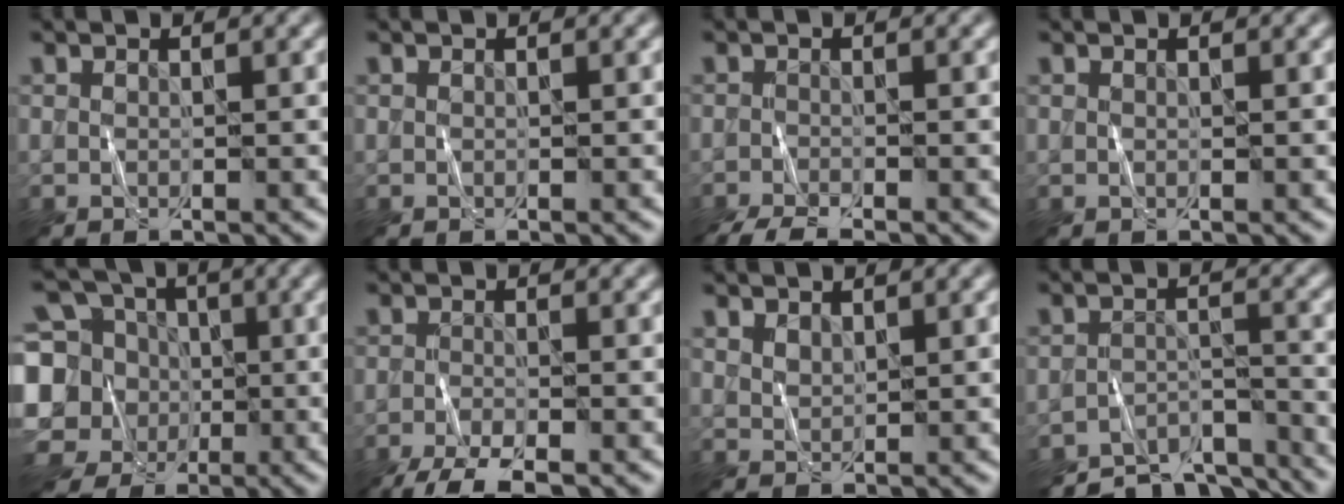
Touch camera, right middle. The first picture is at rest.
{"total": 0.0}
{"total": 4.4, "force": [-3.8, 0.8, 2.0], "torque": [-0.039, -0.019, -0.073]}
{"total": 0.0}
{"total": 12.9, "force": [-1.6, 11.7, 5.3], "torque": [-0.150, 0.010, -0.053]}
{"total": 5.0, "force": [-3.8, 1.0, 3.0], "torque": [-0.056, -0.011, -0.075]}
{"total": 1.3, "force": [1.2, 0.5, 0.3], "torque": [-0.010, -0.001, 0.026]}
{"total": 7.5, "force": [-6.9, 2.0, 2.1], "torque": [-0.033, -0.007, -0.100]}